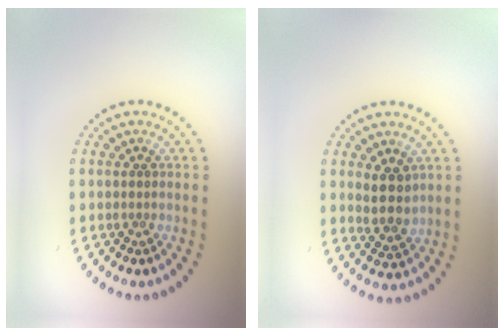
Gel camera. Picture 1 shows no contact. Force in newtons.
{"total": 2.9, "press": 2.6, "slide": 1.2}